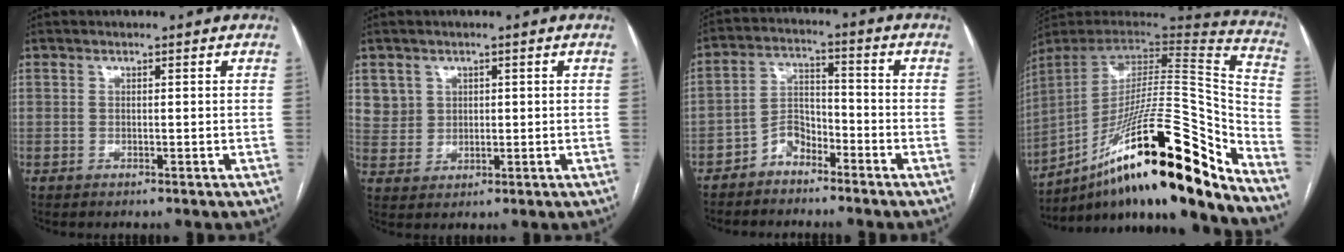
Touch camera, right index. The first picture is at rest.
{"total": 4.8, "force": [2.1, 4.2, 0.2], "torque": [0.003, 0.007, 0.046]}
{"total": 5.1, "force": [-3.8, 2.6, 2.2], "torque": [-0.039, 0.014, -0.076]}
{"total": 30.2, "force": [-19.4, 3.2, 23.0], "torque": [-0.309, 0.009, -0.316]}